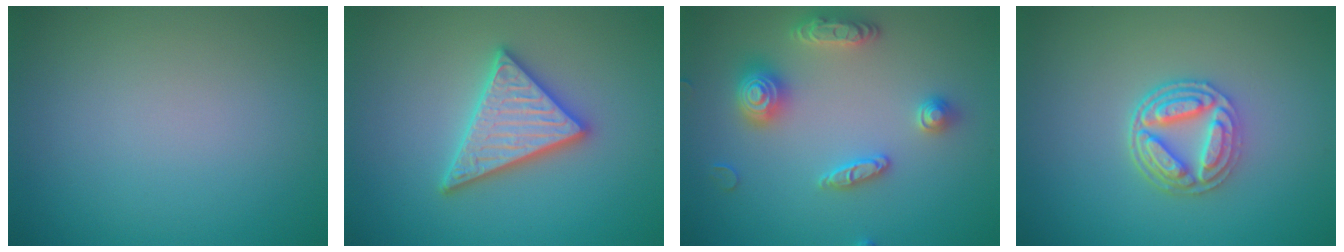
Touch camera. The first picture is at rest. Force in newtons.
{"total": 5.0, "press": 5.0, "slide": 0.6}
{"total": 3.8, "press": 3.7, "slide": 0.6}
{"total": 4.6, "press": 3.7, "slide": 2.7}